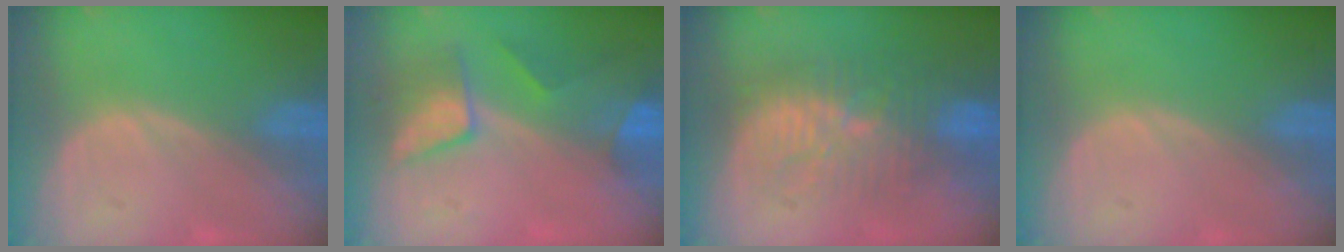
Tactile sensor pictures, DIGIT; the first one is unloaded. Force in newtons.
{"total": 7.5, "press": 6.9, "slide": 3.0}
{"total": 9.2, "press": 9.0, "slide": 2.0}
{"total": 0.0}